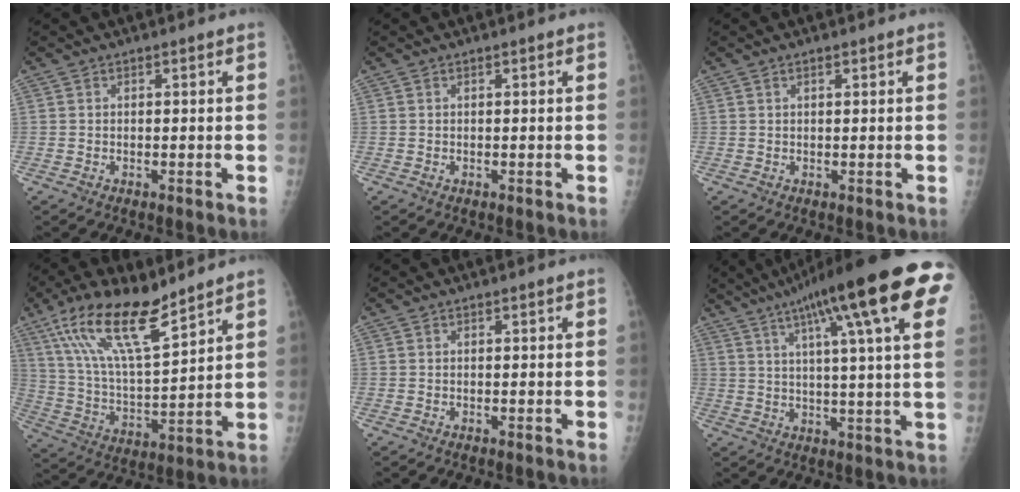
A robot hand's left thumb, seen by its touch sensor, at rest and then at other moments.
{"total": 0.0}
{"total": 0.9, "force": [0.5, 0.3, 0.6], "torque": [-0.009, -0.001, 0.008]}
{"total": 17.3, "force": [11.5, 4.4, 12.1], "torque": [-0.213, -0.051, 0.224]}
{"total": 0.0}
{"total": 24.3, "force": [11.3, 3.7, 21.2], "torque": [-0.307, 0.007, 0.150]}